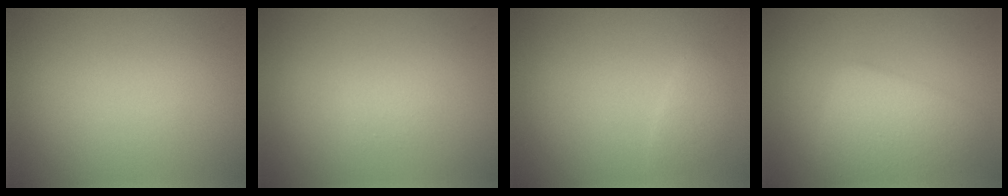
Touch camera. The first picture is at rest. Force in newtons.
{"total": 0.7, "press": 0.7, "slide": 0.1}
{"total": 1.3, "press": 1.3, "slide": 0.1}
{"total": 4.6, "press": 4.6, "slide": 0.4}